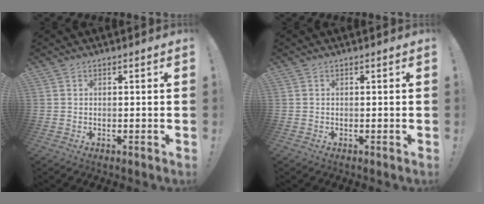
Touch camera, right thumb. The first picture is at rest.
{"total": 0.0}